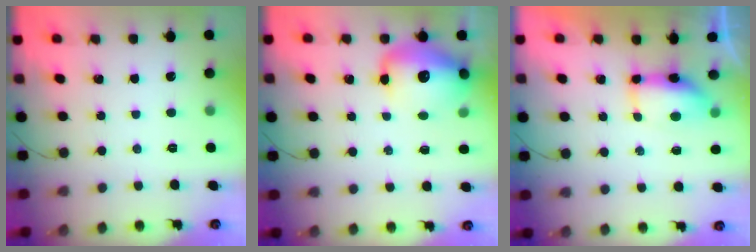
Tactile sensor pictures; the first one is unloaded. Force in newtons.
{"total": 14.9, "press": 14.4, "slide": 4.1}
{"total": 6.7, "press": 6.6, "slide": 0.9}